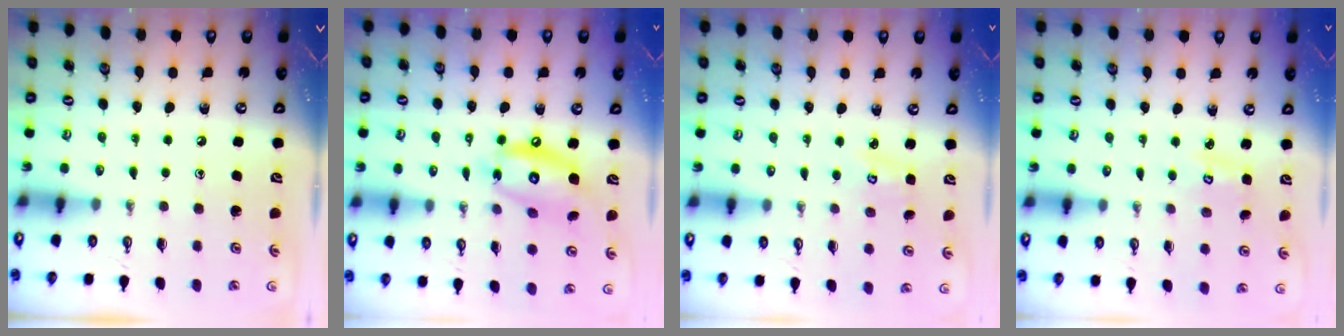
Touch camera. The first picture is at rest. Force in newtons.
{"total": 13.1, "press": 13.1, "slide": 1.3}
{"total": 2.7, "press": 2.7, "slide": 0.3}
{"total": 2.5, "press": 2.5, "slide": 0.2}